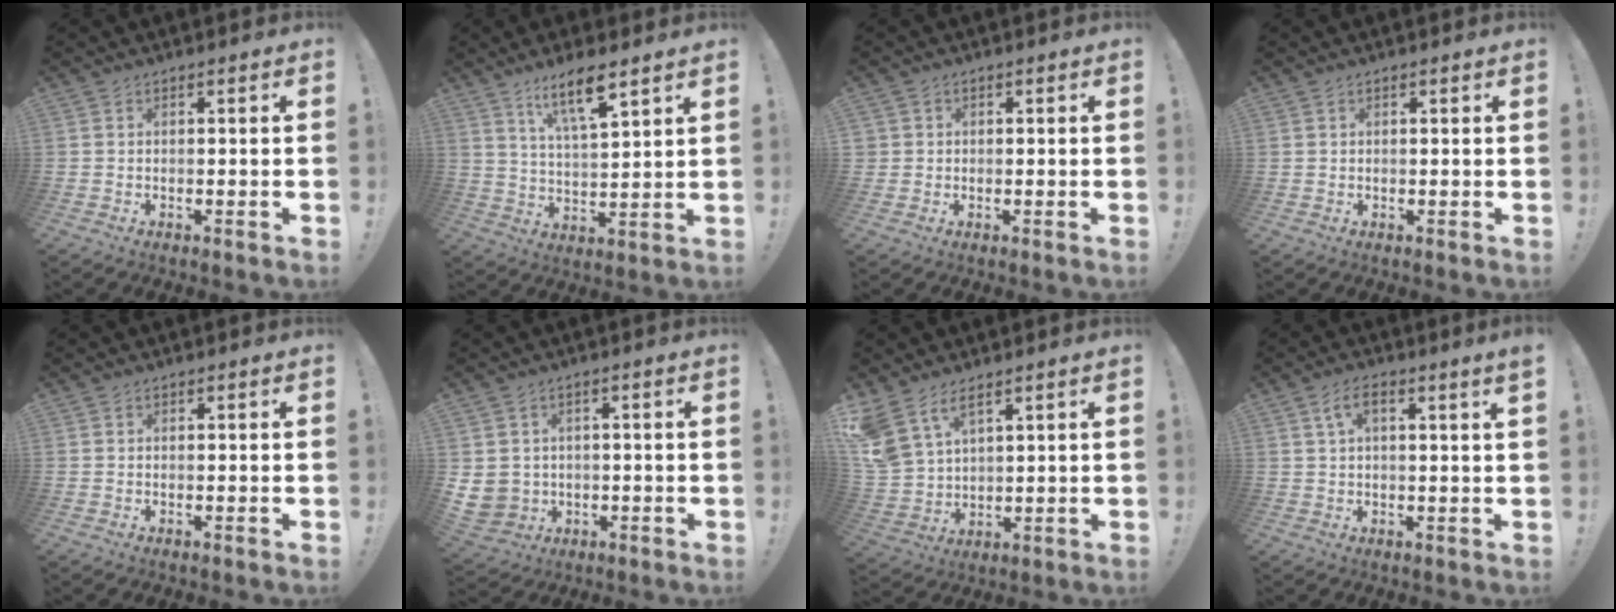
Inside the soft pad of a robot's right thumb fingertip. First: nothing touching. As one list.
[{"total": 11.3, "force": [7.4, 2.4, 8.1], "torque": [-0.139, -0.034, 0.124]}, {"total": 1.7, "force": [0.4, 1.6, 0.0], "torque": [-0.001, 0.002, 0.008]}, {"total": 1.4, "force": [0.8, 1.2, -0.1], "torque": [0.003, -0.005, 0.014]}, {"total": 0.0}, {"total": 5.1, "force": [0.6, 4.8, 1.3], "torque": [-0.033, -0.006, 0.016]}, {"total": 9.4, "force": [6.5, 4.8, 4.9], "torque": [-0.110, -0.033, 0.133]}, {"total": 5.0, "force": [1.8, 0.8, 4.5], "torque": [-0.074, -0.004, 0.029]}]